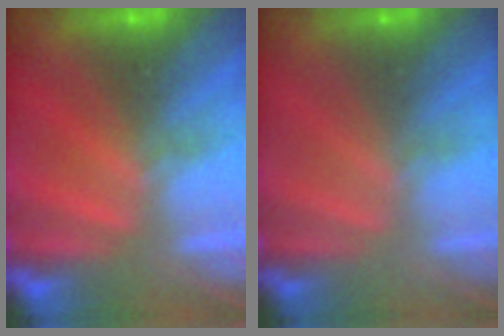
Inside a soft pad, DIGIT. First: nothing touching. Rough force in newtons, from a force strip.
{"total": 3.8}